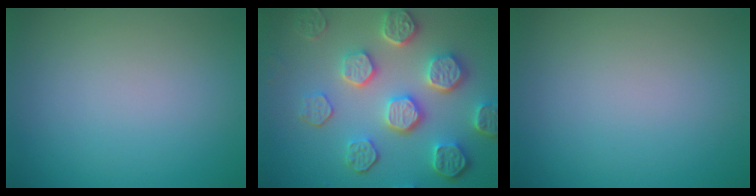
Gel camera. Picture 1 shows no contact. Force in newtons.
{"total": 7.2, "press": 5.7, "slide": 4.3}
{"total": 0.0}